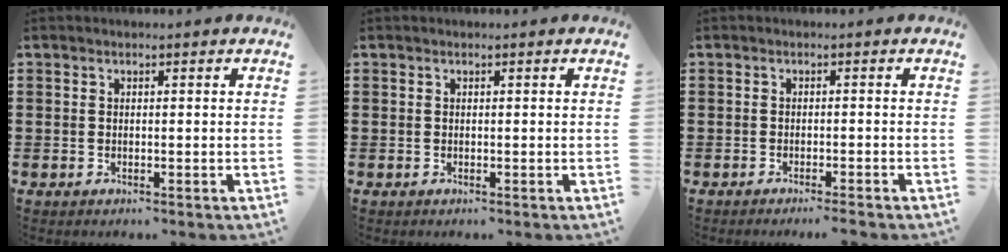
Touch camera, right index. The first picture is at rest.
{"total": 0.0}
{"total": 1.2, "force": [-1.1, -0.2, 0.5], "torque": [-0.009, 0.000, -0.021]}